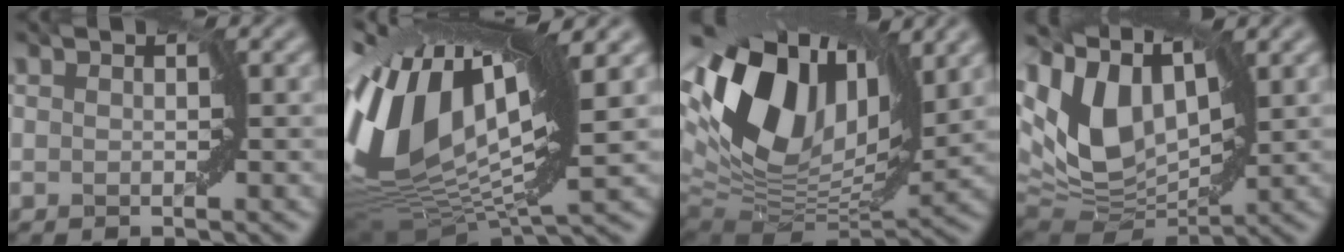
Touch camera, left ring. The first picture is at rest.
{"total": 16.0, "force": [2.9, 7.2, 14.0], "torque": [-0.312, 0.016, 0.040]}
{"total": 14.6, "force": [4.9, 8.7, 10.7], "torque": [-0.221, 0.024, 0.080]}
{"total": 9.5, "force": [4.0, 5.5, 6.7], "torque": [-0.164, 0.008, 0.073]}